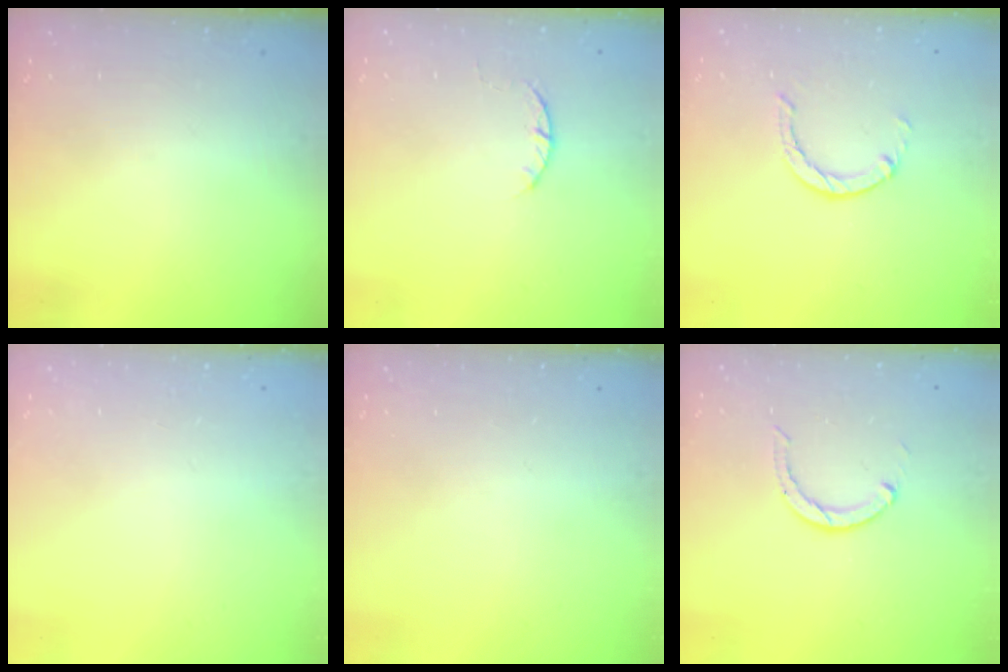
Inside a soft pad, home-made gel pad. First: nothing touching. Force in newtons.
{"total": 2.3, "press": 2.3, "slide": 0.4}
{"total": 1.2, "press": 1.2, "slide": 0.2}
{"total": 2.4, "press": 2.4, "slide": 0.2}
{"total": 0.0}
{"total": 2.2, "press": 2.2, "slide": 0.3}